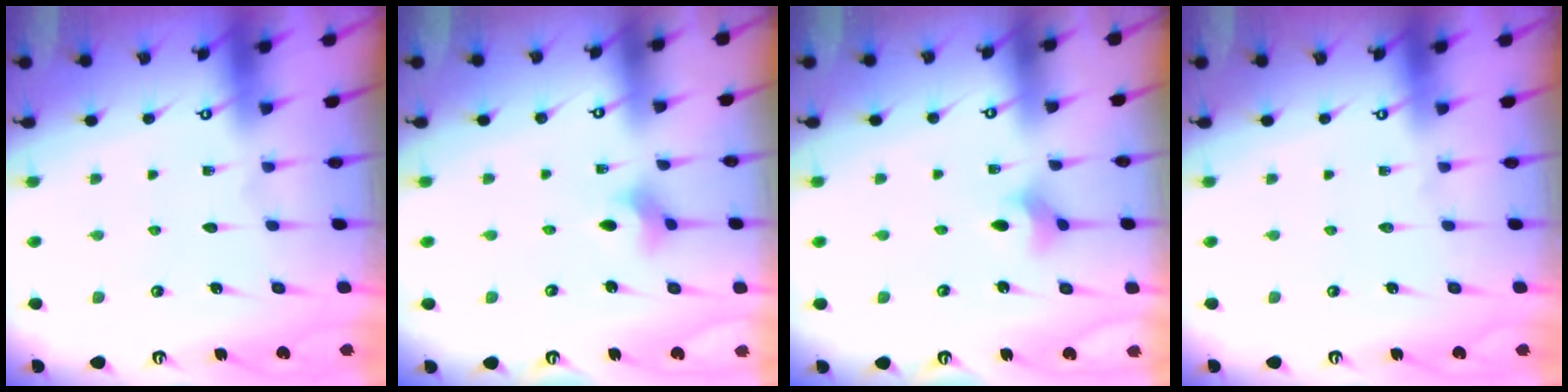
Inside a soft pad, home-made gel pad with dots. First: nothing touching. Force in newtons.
{"total": 2.7, "press": 2.6, "slide": 0.5}
{"total": 3.9, "press": 3.9, "slide": 0.7}
{"total": 0.0}